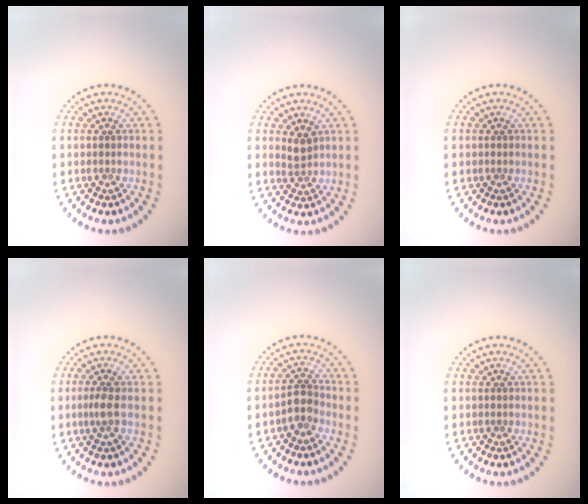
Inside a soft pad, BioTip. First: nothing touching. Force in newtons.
{"total": 1.6, "press": 1.3, "slide": 1.0}
{"total": 0.0}
{"total": 1.5, "press": 1.2, "slide": 1.0}
{"total": 2.0, "press": 1.7, "slide": 1.2}
{"total": 0.0}